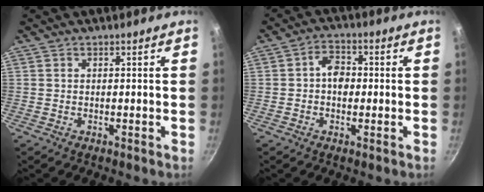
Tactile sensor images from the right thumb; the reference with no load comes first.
{"total": 5.0, "force": [-0.1, 3.7, 3.4], "torque": [-0.036, 0.011, -0.010]}